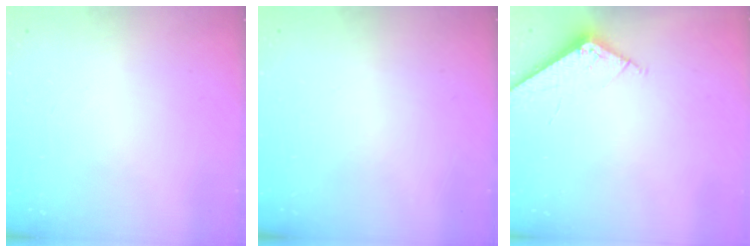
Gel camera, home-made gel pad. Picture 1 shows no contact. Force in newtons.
{"total": 0.0}
{"total": 5.4, "press": 5.4, "slide": 0.1}